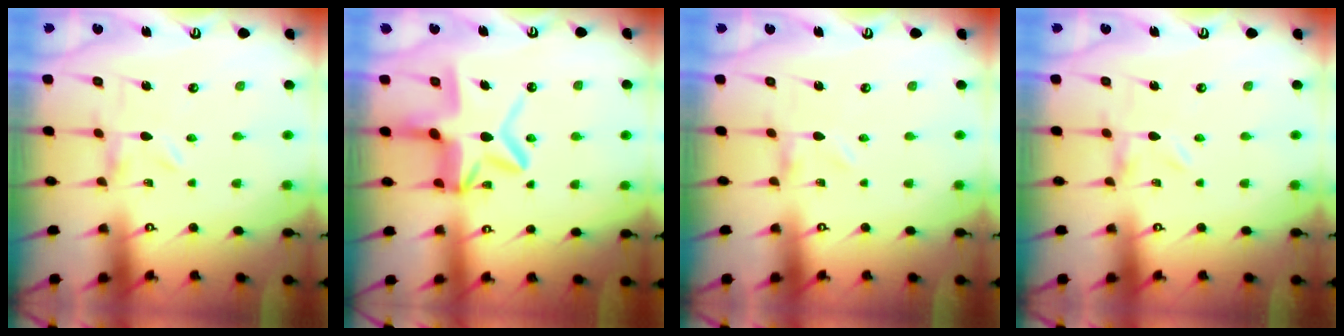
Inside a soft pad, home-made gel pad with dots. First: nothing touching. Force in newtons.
{"total": 13.4, "press": 13.4, "slide": 1.2}
{"total": 0.0}
{"total": 0.0}